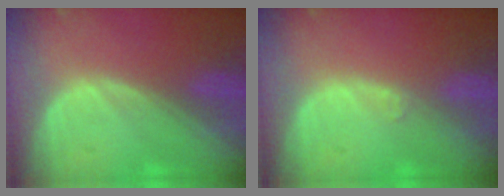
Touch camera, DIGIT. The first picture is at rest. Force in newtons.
{"total": 0.6, "press": 0.5, "slide": 0.4}